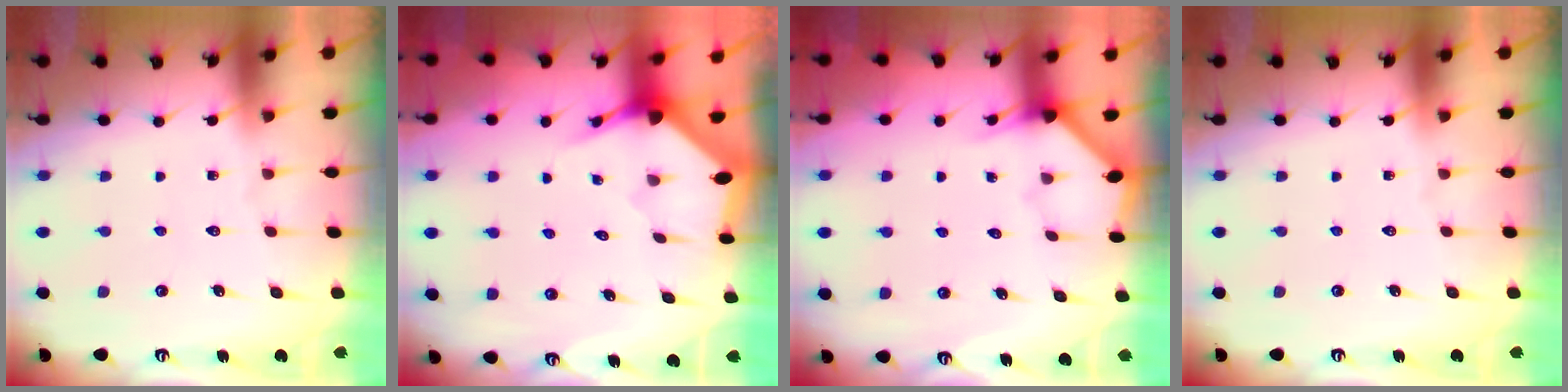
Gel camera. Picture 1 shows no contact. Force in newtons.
{"total": 3.0, "press": 3.0, "slide": 0.1}
{"total": 3.7, "press": 3.7, "slide": 0.4}
{"total": 0.0}